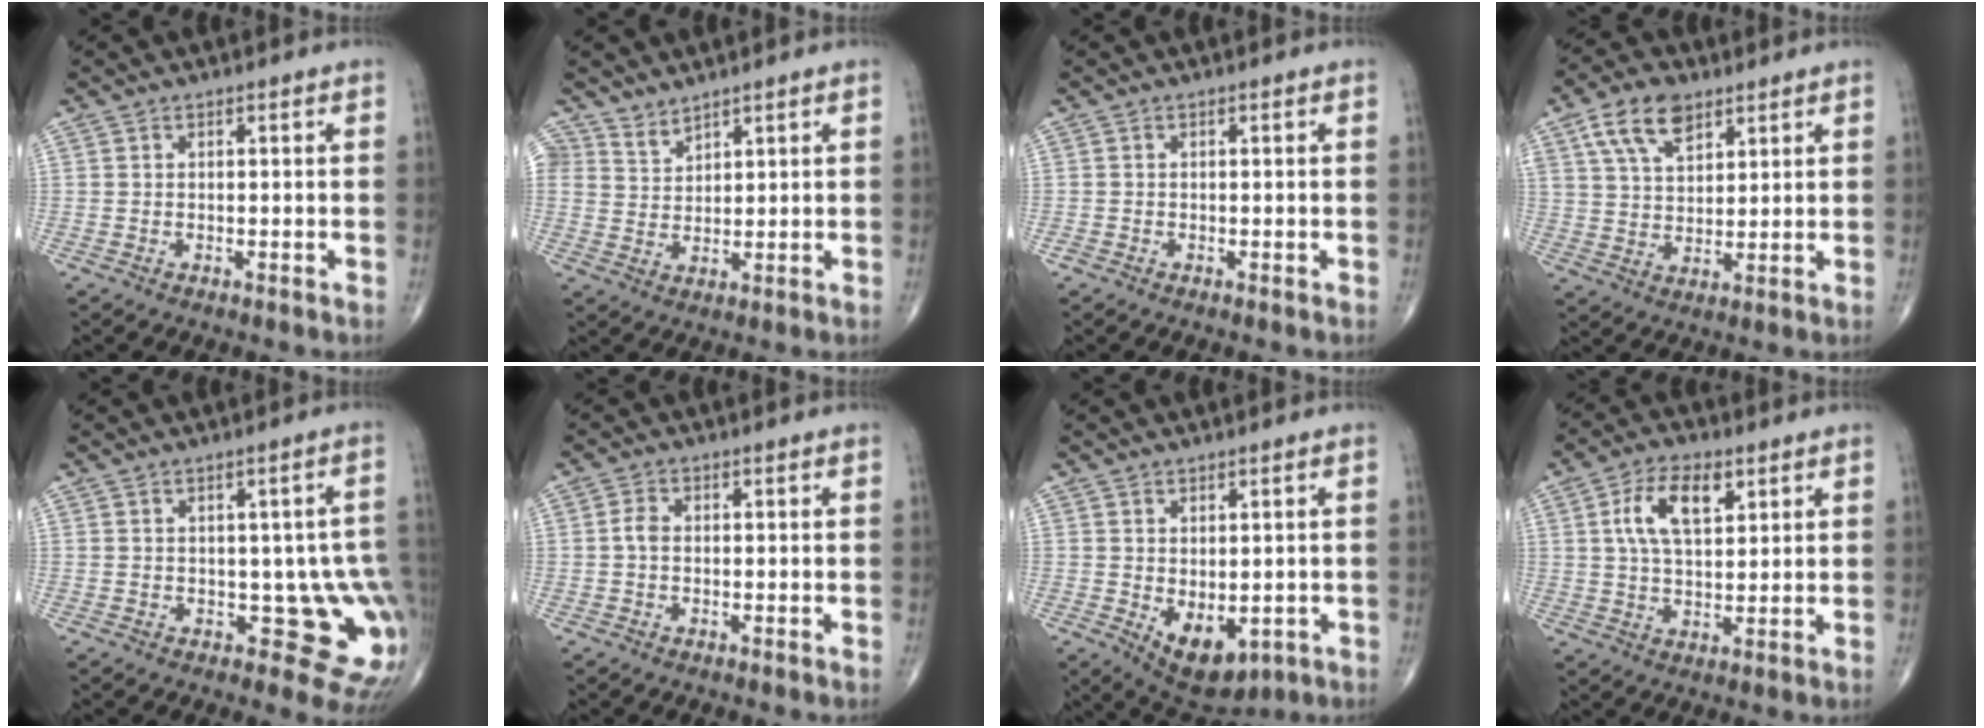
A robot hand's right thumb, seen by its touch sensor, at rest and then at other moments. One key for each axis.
{"total": 2.9, "fx": 2.7, "fy": 1.2, "fz": -0.1, "tx": 0.020, "ty": -0.026, "tz": 0.052}
{"total": 0.7, "fx": -0.3, "fy": 0.4, "fz": 0.4, "tx": -0.001, "ty": 0.001, "tz": -0.008}
{"total": 10.0, "fx": 5.4, "fy": 5.6, "fz": 6.3, "tx": -0.103, "ty": -0.014, "tz": 0.103}
{"total": 9.6, "fx": -1.1, "fy": 5.0, "fz": 8.1, "tx": -0.051, "ty": -0.002, "tz": -0.005}
{"total": 2.0, "fx": -0.1, "fy": 1.4, "fz": 1.5, "tx": -0.025, "ty": 0.004, "tz": -0.007}
{"total": 8.6, "fx": -2.1, "fy": 5.0, "fz": 6.7, "tx": -0.083, "ty": -0.004, "tz": -0.009}
{"total": 9.6, "fx": 3.5, "fy": 4.9, "fz": 7.5, "tx": -0.127, "ty": -0.004, "tz": 0.063}